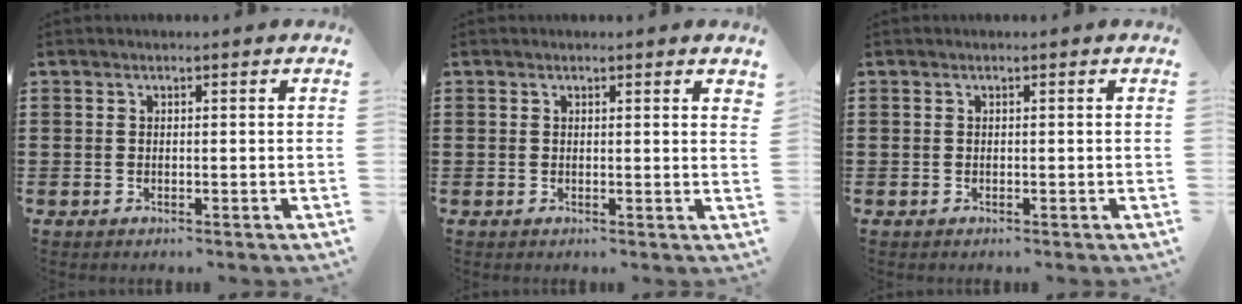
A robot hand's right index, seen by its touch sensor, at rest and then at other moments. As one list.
[{"total": 0.6, "force": [0.4, 0.0, 0.4], "torque": [-0.009, 0.000, 0.009]}, {"total": 0.0}]